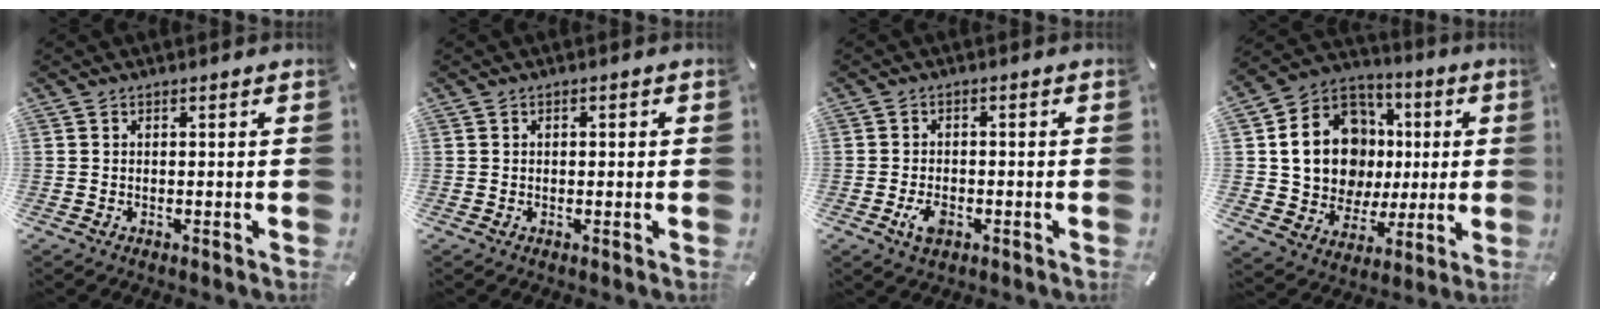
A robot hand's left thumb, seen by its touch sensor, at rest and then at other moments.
{"total": 0.8, "force": [0.0, 0.5, 0.5], "torque": [-0.010, 0.003, -0.001]}
{"total": 3.9, "force": [-1.6, 2.3, 2.6], "torque": [-0.065, 0.000, -0.032]}
{"total": 18.4, "force": [2.4, 15.3, 10.0], "torque": [-0.191, -0.006, 0.058]}